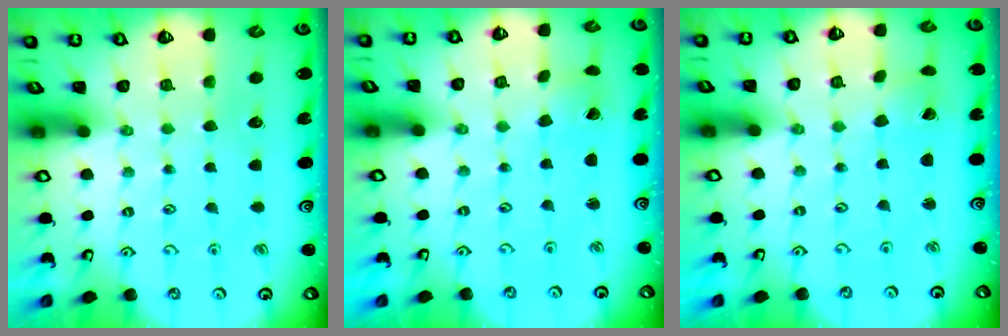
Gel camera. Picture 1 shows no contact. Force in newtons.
{"total": 0.0}
{"total": 0.7, "press": 0.7, "slide": 0.0}